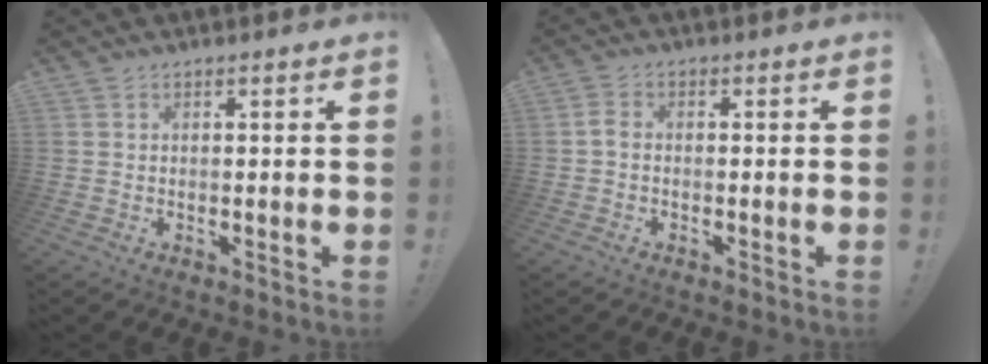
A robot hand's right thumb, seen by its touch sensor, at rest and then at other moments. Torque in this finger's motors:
{"motor_torque": [0.01, 0.15, -0.32, -0.06, 0.03]}